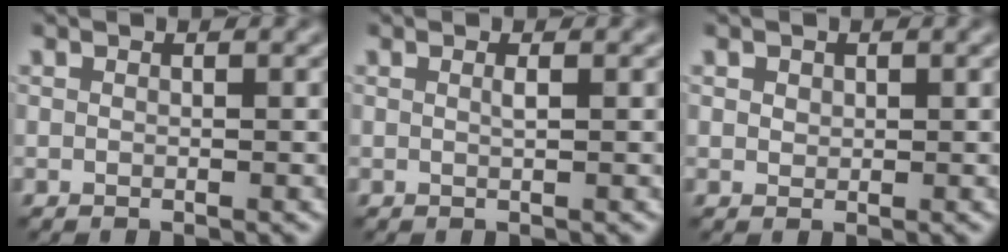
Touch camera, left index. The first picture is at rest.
{"total": 0.6, "force": [0.2, 0.1, 0.6], "torque": [-0.009, 0.003, 0.002]}
{"total": 0.9, "force": [0.5, 0.7, 0.3], "torque": [-0.003, 0.000, 0.007]}